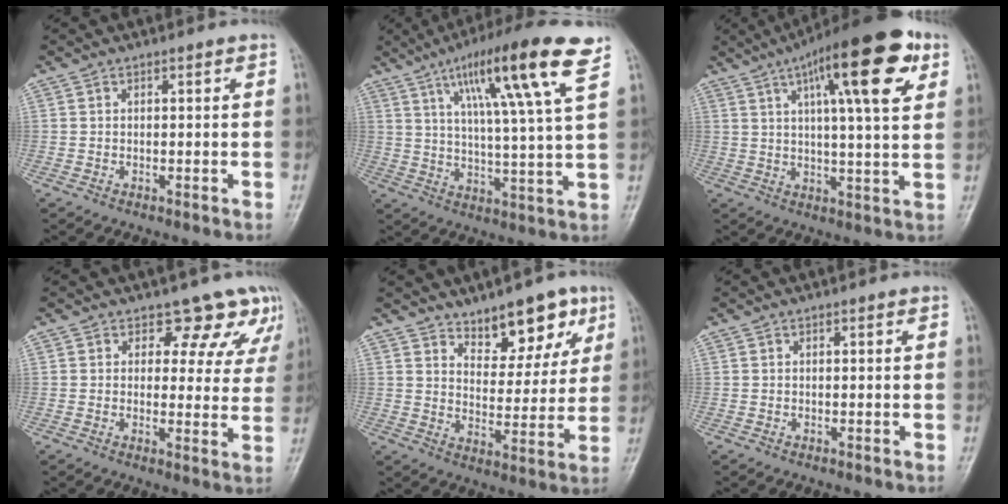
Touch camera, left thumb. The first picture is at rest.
{"total": 17.0, "force": [8.7, 1.0, 14.6], "torque": [-0.238, -0.025, 0.135]}
{"total": 18.7, "force": [8.1, 4.7, 16.2], "torque": [-0.221, -0.008, 0.114]}
{"total": 8.0, "force": [6.0, 4.8, 2.1], "torque": [0.022, -0.030, 0.052]}
{"total": 10.1, "force": [6.7, 5.1, 5.6], "torque": [-0.039, -0.044, 0.104]}
{"total": 0.0}